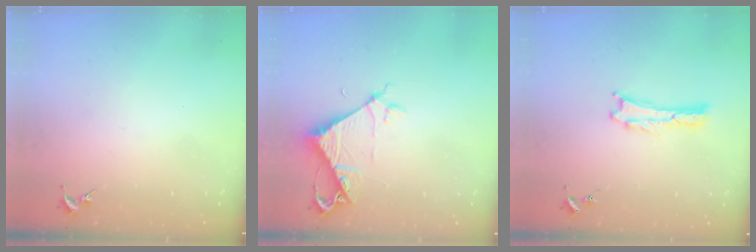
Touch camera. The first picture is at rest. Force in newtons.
{"total": 6.1, "press": 6.0, "slide": 0.5}
{"total": 0.0}